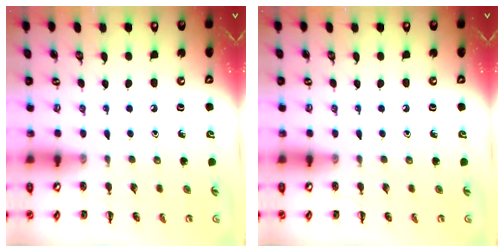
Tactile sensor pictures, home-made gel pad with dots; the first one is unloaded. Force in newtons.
{"total": 0.0}